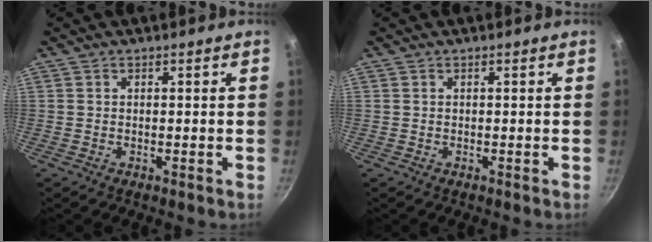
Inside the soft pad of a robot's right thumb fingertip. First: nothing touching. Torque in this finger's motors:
{"motor_torque": [-0.35, 0.30, 0.06, -0.05, 0.00]}